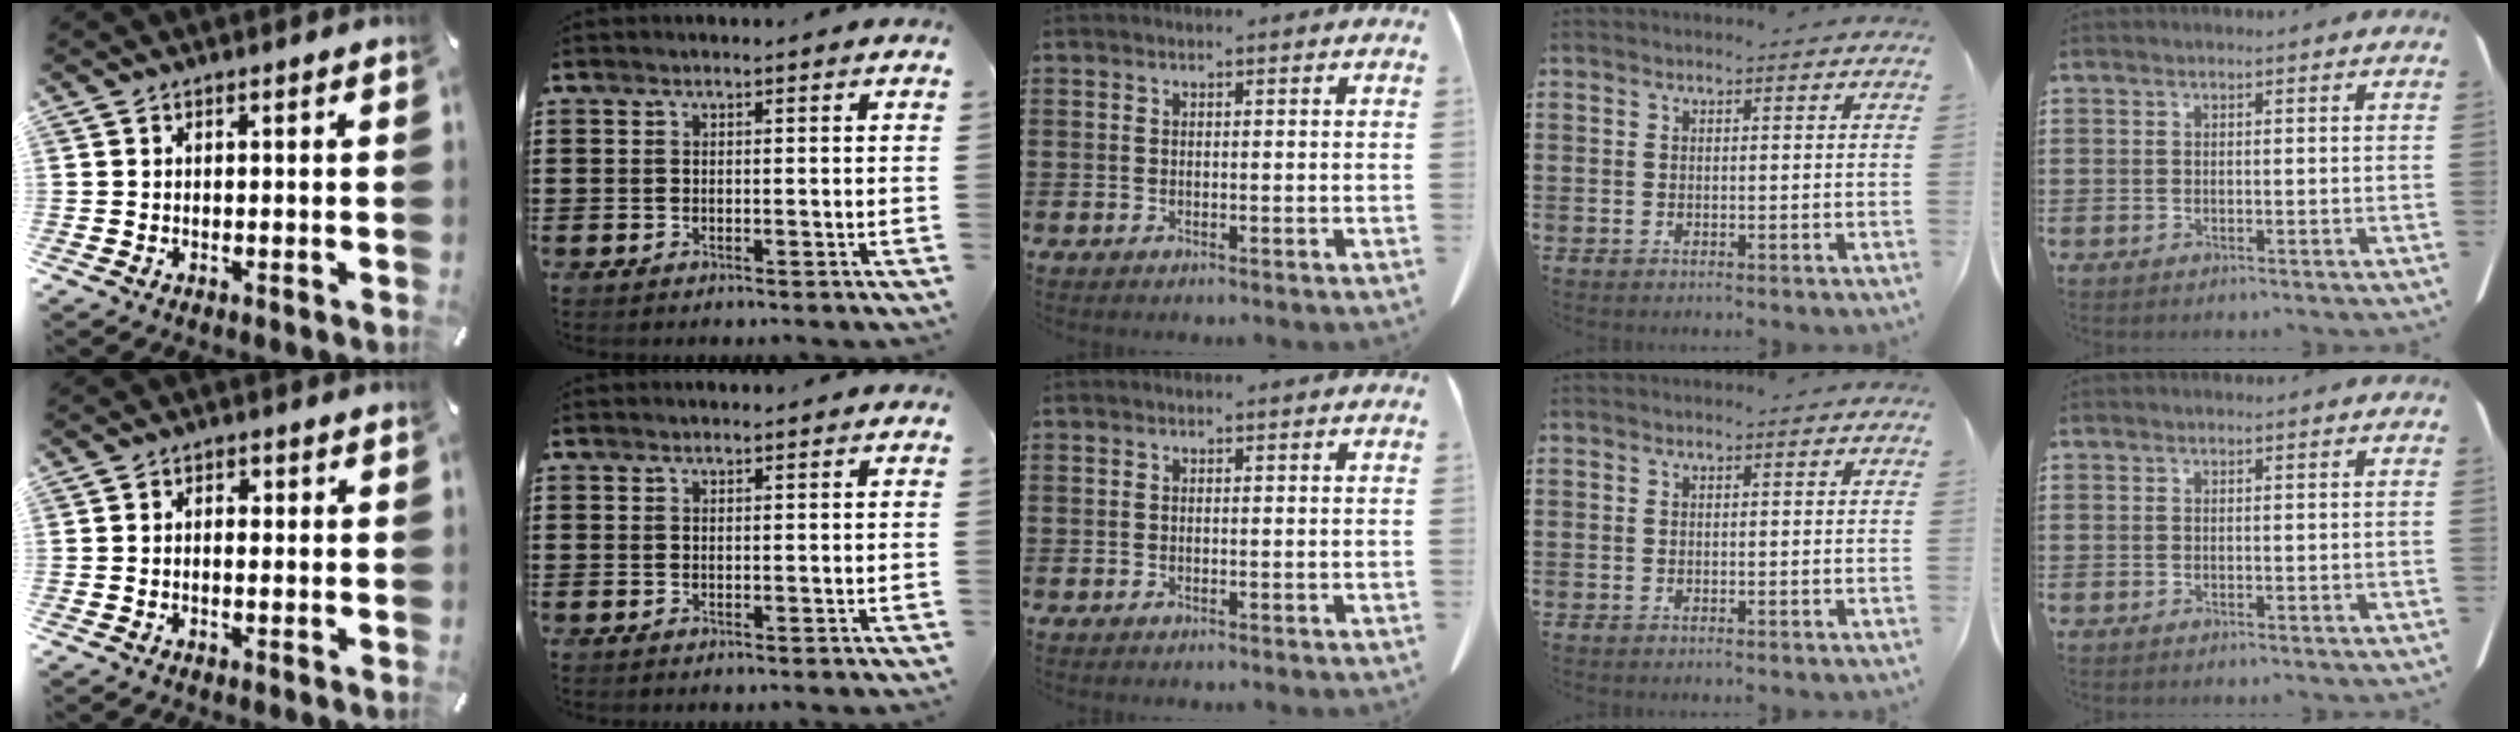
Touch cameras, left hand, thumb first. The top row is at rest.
{"thumb": {"total": 2.3, "force": [-0.6, 1.4, 1.6], "torque": [-0.031, 0.005, -0.012]}, "index": {"total": 0.6, "force": [0.5, 0.2, 0.2], "torque": [-0.005, 0.001, 0.010]}}